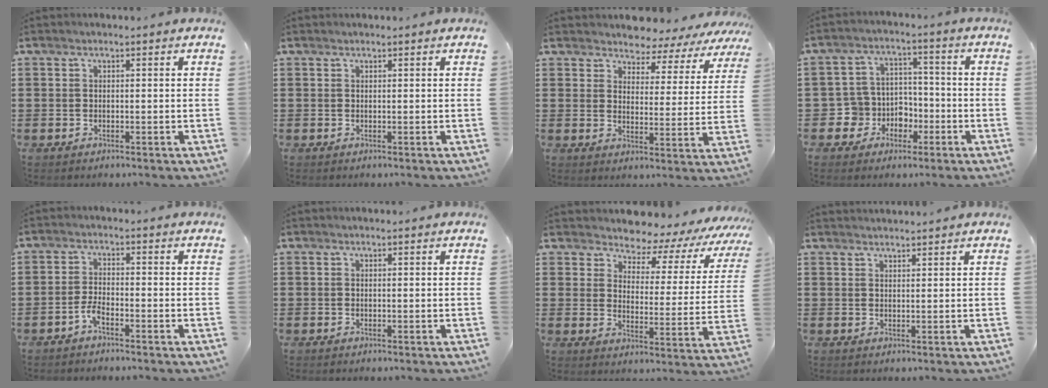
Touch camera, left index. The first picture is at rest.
{"total": 0.0}
{"total": 4.2, "force": [4.0, 1.2, -0.3], "torque": [-0.023, -0.027, 0.067]}
{"total": 6.1, "force": [-1.7, 5.7, 1.1], "torque": [-0.055, 0.006, -0.031]}
{"total": 2.5, "force": [-1.7, 0.7, 1.8], "torque": [-0.049, 0.000, -0.036]}
{"total": 0.0}
{"total": 4.6, "force": [4.3, 1.2, 0.9], "torque": [-0.039, -0.040, 0.065]}
{"total": 1.4, "force": [1.4, -0.1, 0.0], "torque": [-0.002, -0.001, 0.028]}